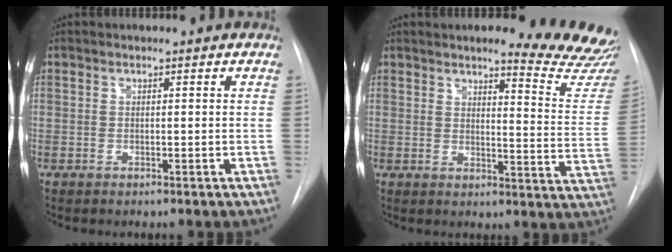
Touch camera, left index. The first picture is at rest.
{"total": 14.3, "force": [13.2, 1.0, 5.2], "torque": [-0.044, -0.102, 0.131]}